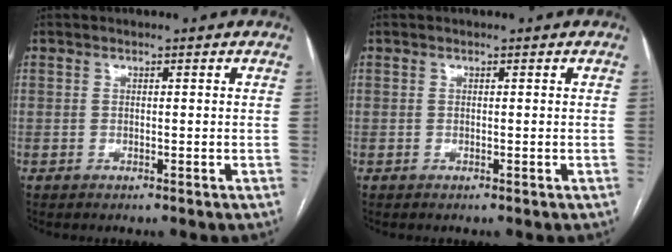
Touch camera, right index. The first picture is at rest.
{"total": 0.0}